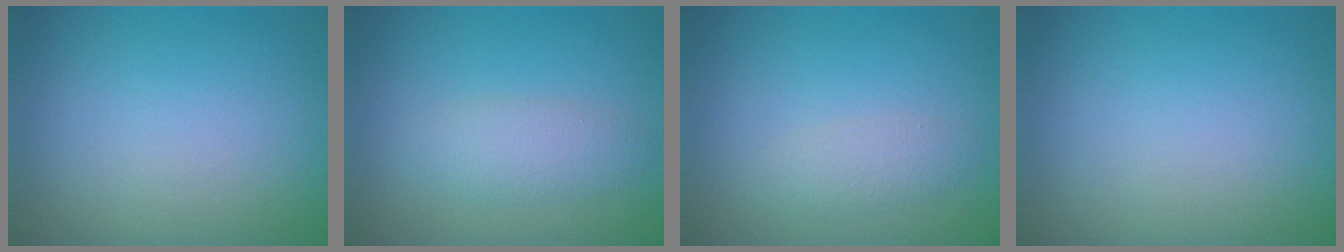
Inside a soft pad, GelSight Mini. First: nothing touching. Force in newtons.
{"total": 2.3, "press": 2.3, "slide": 0.1}
{"total": 1.5, "press": 1.5, "slide": 0.1}
{"total": 0.0}